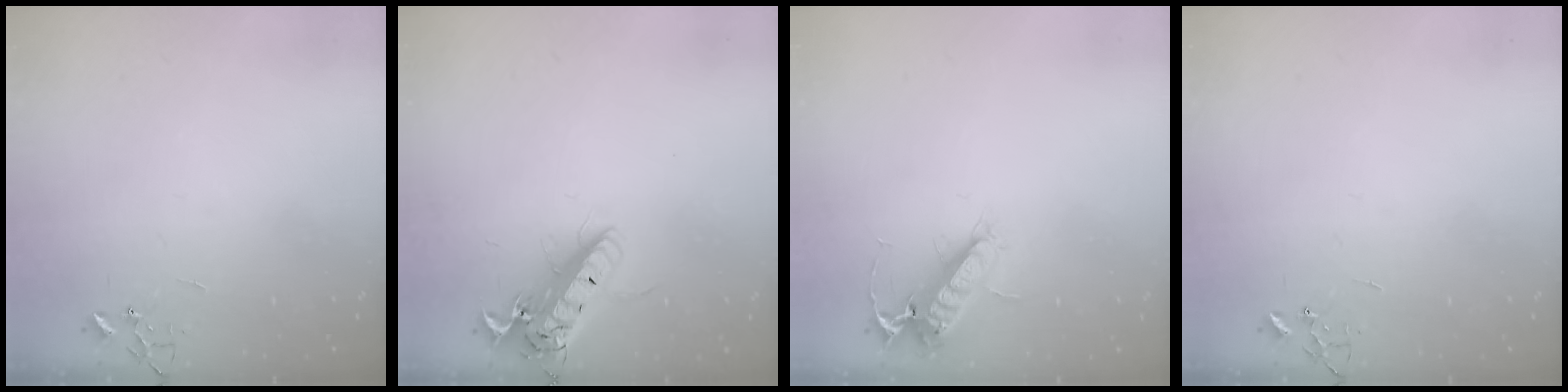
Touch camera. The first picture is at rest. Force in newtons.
{"total": 17.4, "press": 16.9, "slide": 4.1}
{"total": 13.1, "press": 13.0, "slide": 2.0}
{"total": 0.0}